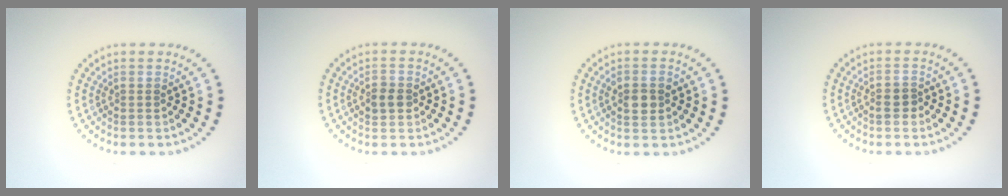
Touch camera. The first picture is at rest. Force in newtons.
{"total": 1.8, "press": 1.7, "slide": 0.2}
{"total": 2.1, "press": 2.0, "slide": 0.3}
{"total": 1.5, "press": 1.4, "slide": 0.5}